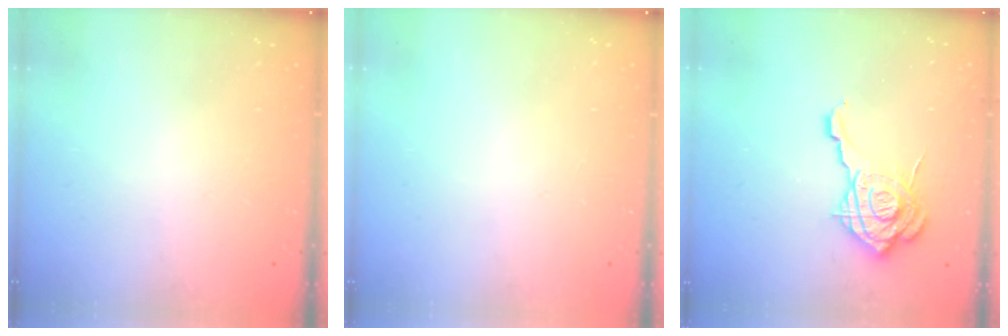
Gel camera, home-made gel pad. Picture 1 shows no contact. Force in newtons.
{"total": 0.0}
{"total": 18.2, "press": 18.1, "slide": 2.0}